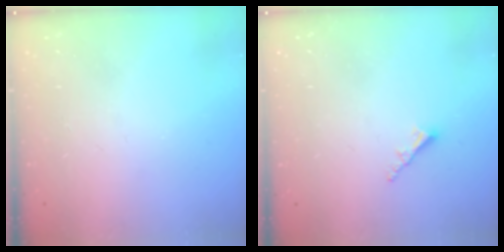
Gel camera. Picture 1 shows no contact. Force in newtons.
{"total": 2.3, "press": 2.2, "slide": 0.6}